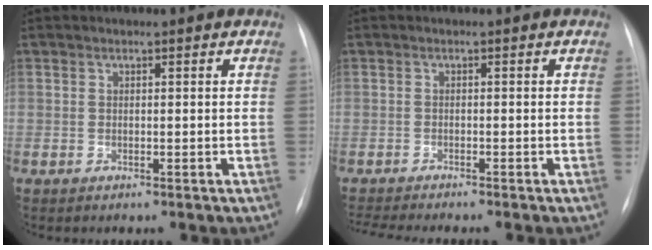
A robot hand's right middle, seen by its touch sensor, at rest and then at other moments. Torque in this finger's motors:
{"motor_torque": [0.12, -0.12, 0.05, 0.01]}